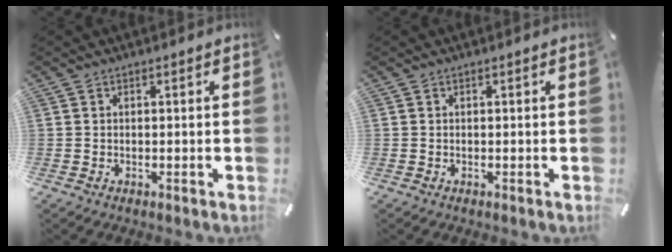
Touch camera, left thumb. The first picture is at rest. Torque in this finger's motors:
{"motor_torque": [-0.01, -0.01, 0.01, -0.01, 0.00]}